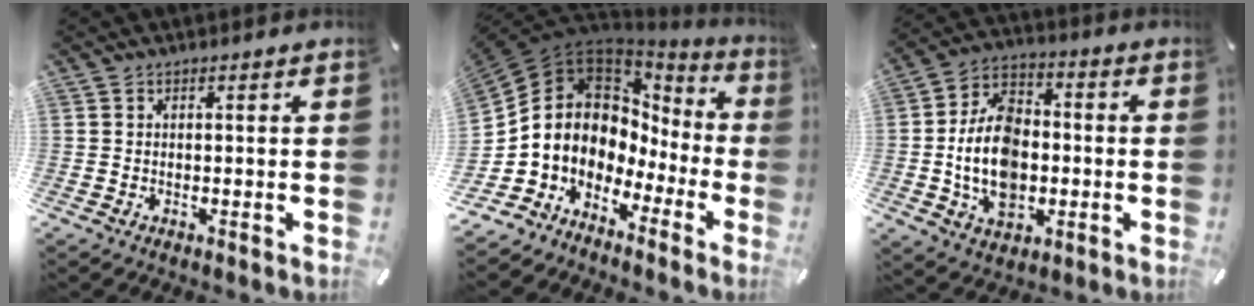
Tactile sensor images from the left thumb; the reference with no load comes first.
{"total": 8.6, "force": [1.2, 7.9, 3.3], "torque": [-0.109, -0.056, 0.019]}
{"total": 15.1, "force": [-2.2, 10.9, 10.3], "torque": [-0.211, 0.012, -0.038]}